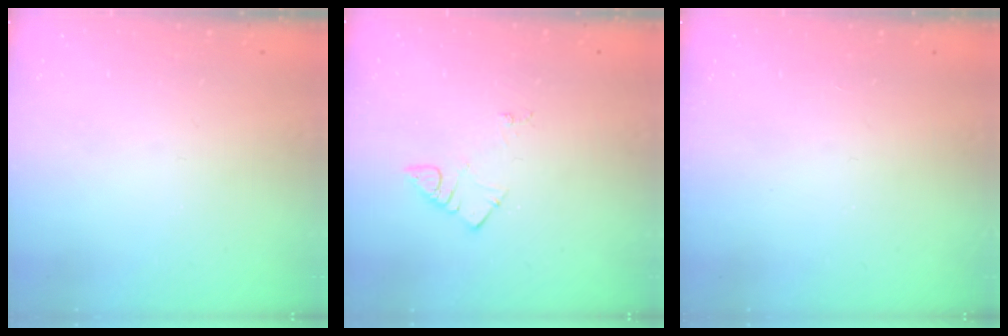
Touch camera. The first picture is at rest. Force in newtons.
{"total": 3.8, "press": 3.8, "slide": 0.5}
{"total": 2.8, "press": 2.8, "slide": 0.4}